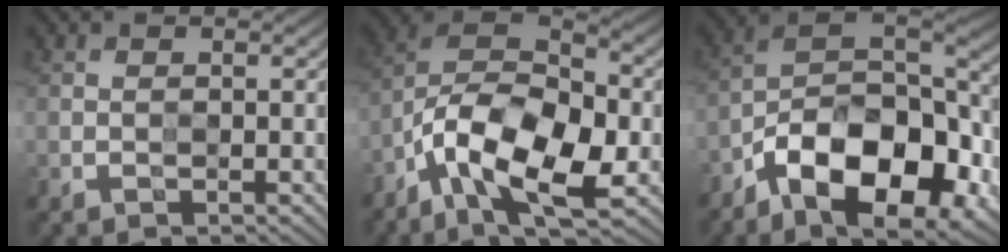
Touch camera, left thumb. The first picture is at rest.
{"total": 15.5, "force": [-7.2, 7.4, 11.6], "torque": [-0.234, -0.017, -0.148]}
{"total": 16.7, "force": [-8.4, 8.1, 11.9], "torque": [-0.204, -0.016, -0.156]}